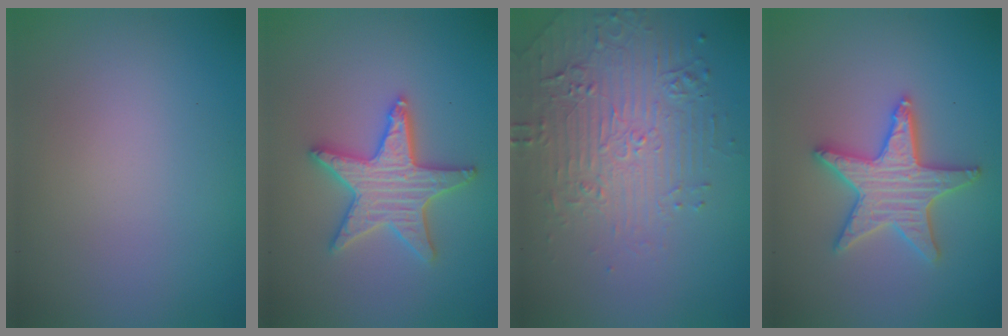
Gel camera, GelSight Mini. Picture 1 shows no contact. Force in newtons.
{"total": 5.2, "press": 5.1, "slide": 1.0}
{"total": 4.9, "press": 3.7, "slide": 3.2}
{"total": 5.2, "press": 5.1, "slide": 1.0}